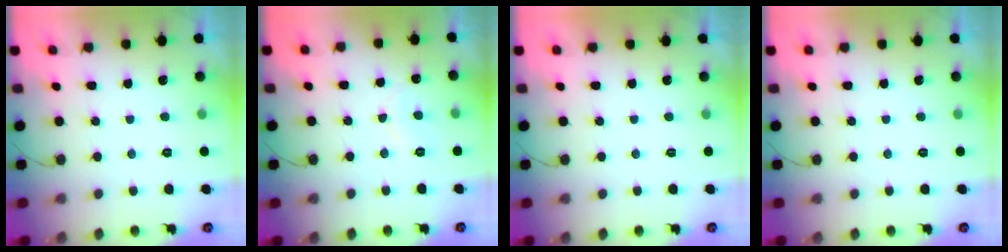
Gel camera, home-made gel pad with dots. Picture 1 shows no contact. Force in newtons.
{"total": 6.4, "press": 6.4, "slide": 0.5}
{"total": 1.8, "press": 1.8, "slide": 0.1}
{"total": 0.0}